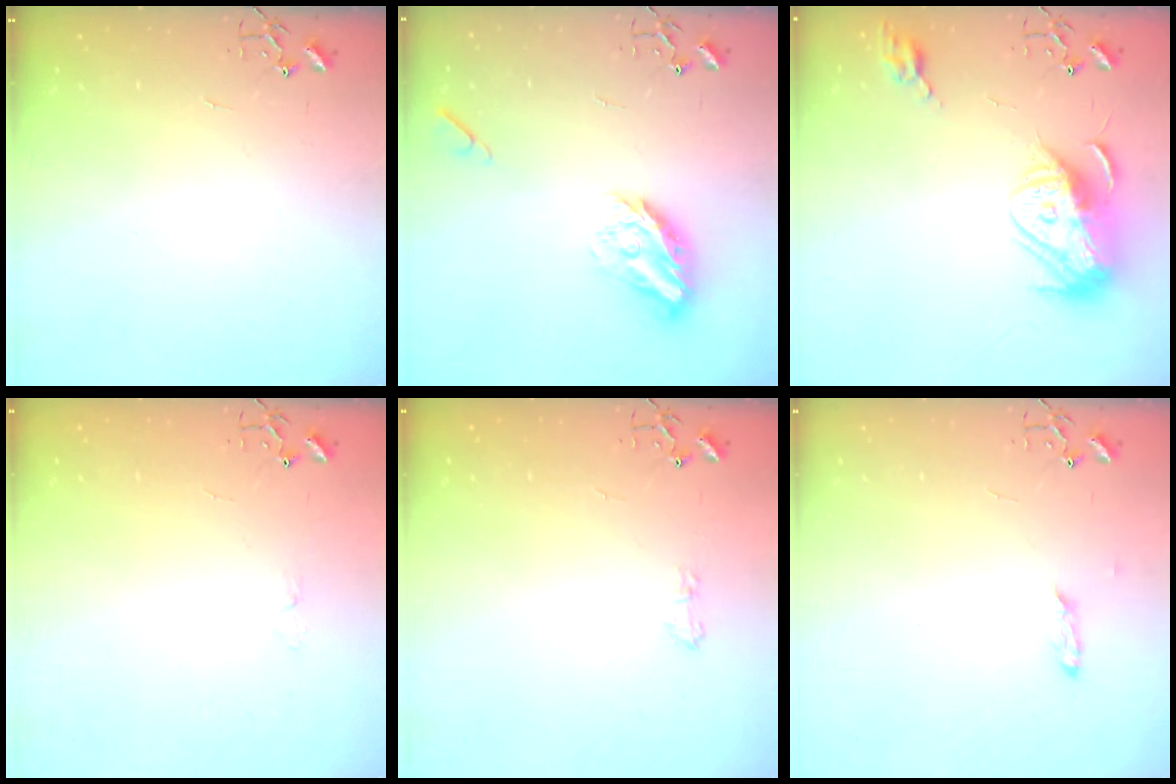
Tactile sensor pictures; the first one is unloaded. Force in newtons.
{"total": 13.5, "press": 13.4, "slide": 0.7}
{"total": 15.7, "press": 15.6, "slide": 1.9}
{"total": 3.6, "press": 3.6, "slide": 0.4}
{"total": 5.0, "press": 5.0, "slide": 0.6}
{"total": 2.3, "press": 2.2, "slide": 0.4}